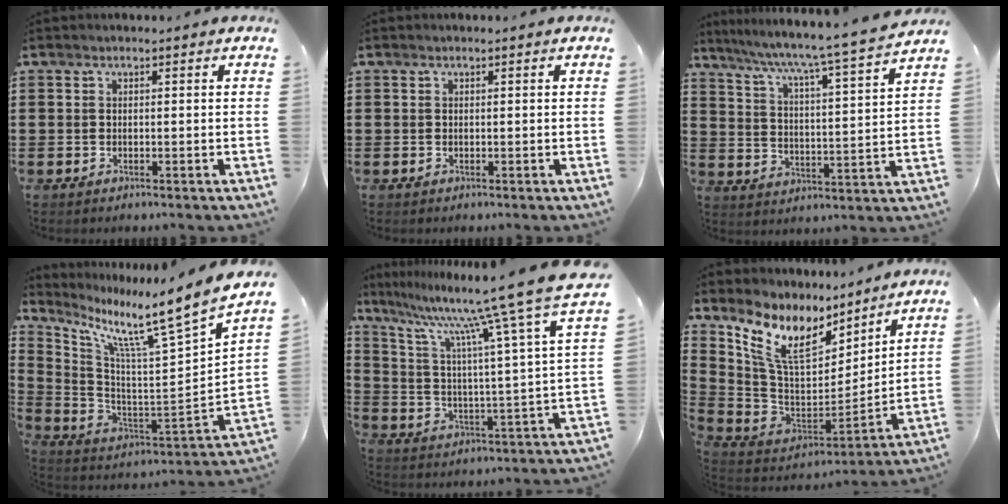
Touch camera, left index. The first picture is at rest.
{"total": 0.0}
{"total": 5.5, "force": [4.7, -1.1, 2.6], "torque": [-0.073, -0.047, 0.067]}
{"total": 9.8, "force": [8.0, -0.5, 5.7], "torque": [-0.124, -0.080, 0.112]}
{"total": 11.3, "force": [9.6, -0.8, 5.8], "torque": [-0.140, -0.073, 0.144]}
{"total": 10.9, "force": [7.8, 4.2, 6.4], "torque": [-0.173, -0.057, 0.138]}